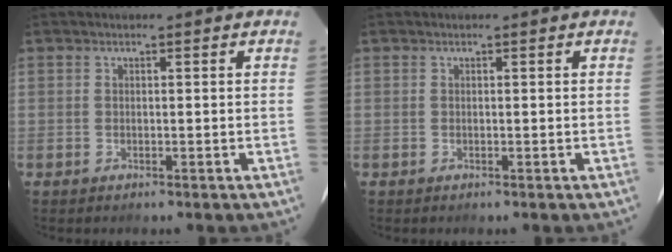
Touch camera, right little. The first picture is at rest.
{"total": 0.0}